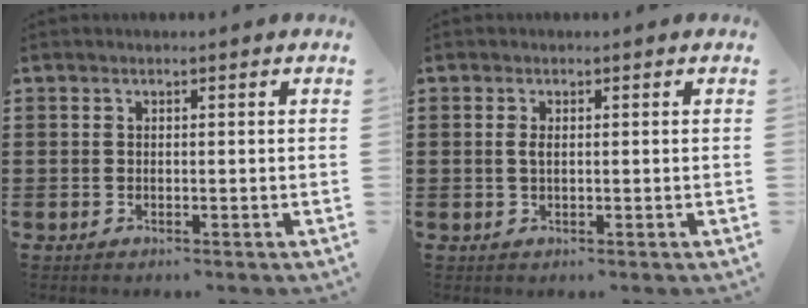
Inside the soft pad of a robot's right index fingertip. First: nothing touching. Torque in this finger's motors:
{"motor_torque": [0.16, 0.20, 0.15, 0.06]}